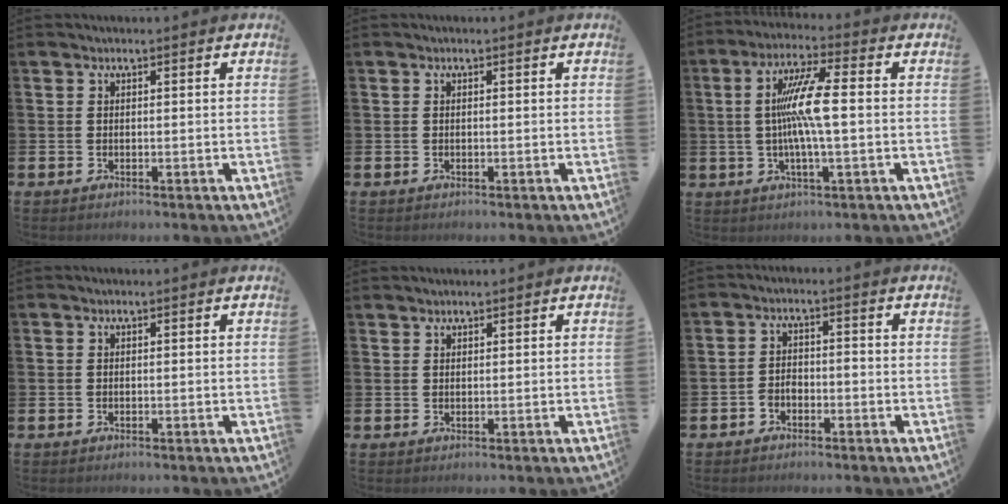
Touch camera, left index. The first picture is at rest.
{"total": 0.0}
{"total": 8.8, "force": [0.4, 1.3, 8.7], "torque": [-0.170, 0.004, -0.001]}
{"total": 0.0}
{"total": 1.2, "force": [1.2, 0.3, -0.1], "torque": [0.009, -0.001, 0.021]}
{"total": 1.9, "force": [-1.5, 1.0, 0.6], "torque": [-0.015, 0.005, -0.034]}